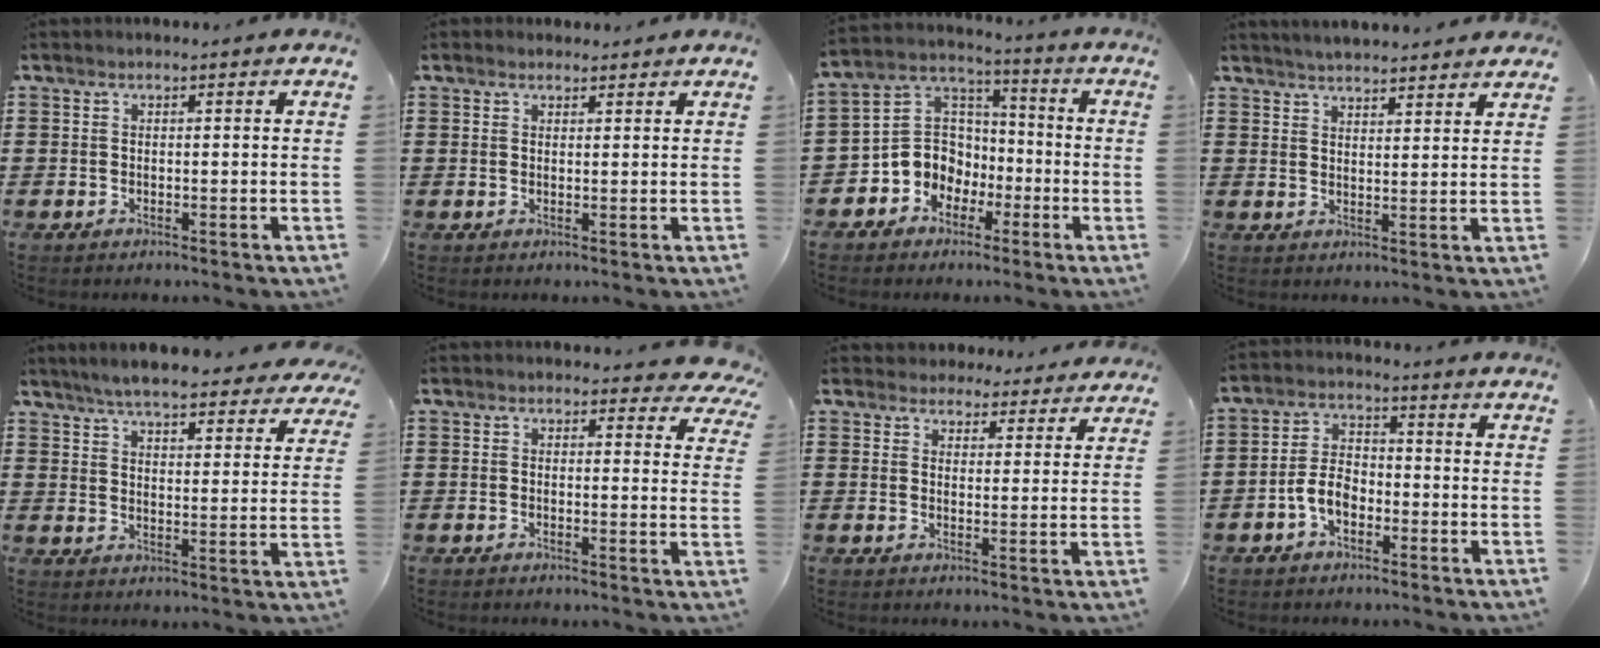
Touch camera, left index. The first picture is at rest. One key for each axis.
{"total": 1.4, "fx": 1.3, "fy": 0.5, "fz": 0.2, "tx": -0.005, "ty": 0.004, "tz": 0.025}
{"total": 7.6, "fx": -2.6, "fy": 7.0, "fz": 1.2, "tx": -0.066, "ty": 0.005, "tz": -0.056}
{"total": 3.4, "fx": 3.4, "fy": -0.1, "fz": 0.3, "tx": -0.015, "ty": -0.012, "tz": 0.062}
{"total": 5.9, "fx": 5.6, "fy": 0.2, "fz": 1.8, "tx": -0.057, "ty": -0.023, "tz": 0.098}
{"total": 2.6, "fx": 2.2, "fy": 1.0, "fz": 1.1, "tx": -0.013, "ty": -0.008, "tz": 0.036}
{"total": 3.9, "fx": 3.7, "fy": 1.3, "fz": 0.2, "tx": -0.012, "ty": -0.008, "tz": 0.068}
{"total": 5.0, "fx": -2.3, "fy": 2.9, "fz": 3.5, "tx": -0.082, "ty": 0.006, "tz": -0.049}